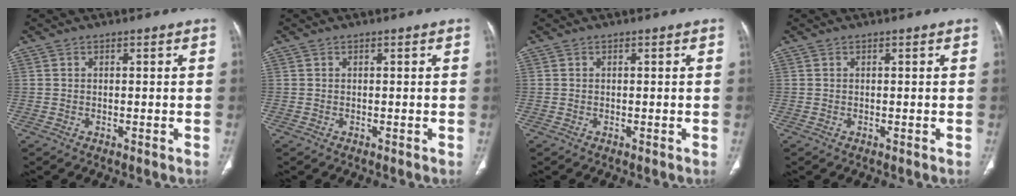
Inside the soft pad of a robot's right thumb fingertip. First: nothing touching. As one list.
[{"total": 0.0}, {"total": 0.0}, {"total": 0.0}]